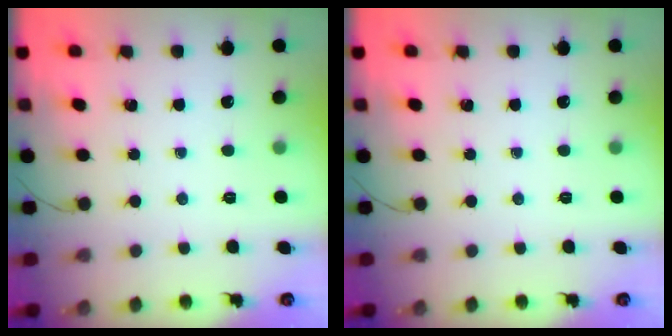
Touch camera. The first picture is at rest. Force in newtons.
{"total": 0.0}